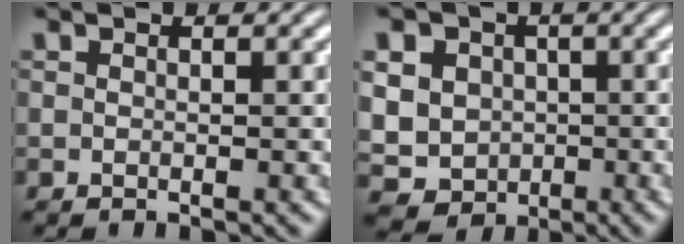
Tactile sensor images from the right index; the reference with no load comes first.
{"total": 11.2, "force": [-2.2, 10.2, 3.8], "torque": [-0.091, -0.053, -0.031]}